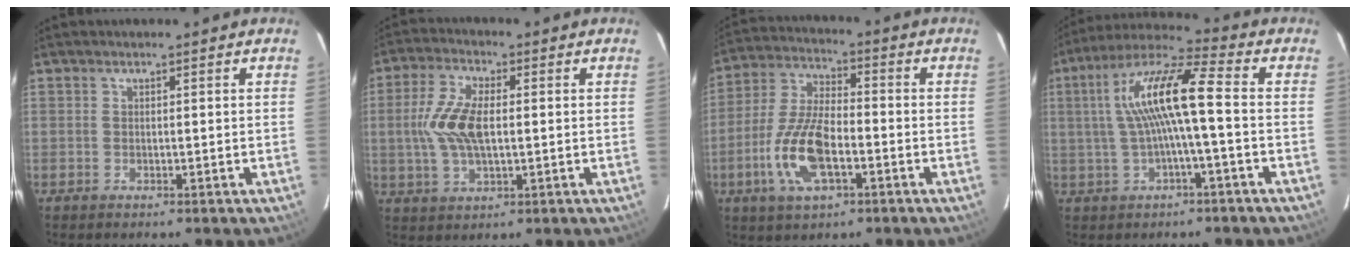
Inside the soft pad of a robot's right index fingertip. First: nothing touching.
{"total": 9.6, "force": [0.2, 4.3, 8.6], "torque": [-0.179, 0.007, 0.005]}
{"total": 13.2, "force": [-4.6, 5.4, 11.1], "torque": [-0.240, -0.002, -0.088]}
{"total": 12.4, "force": [0.2, 1.4, 12.4], "torque": [-0.243, 0.022, 0.002]}